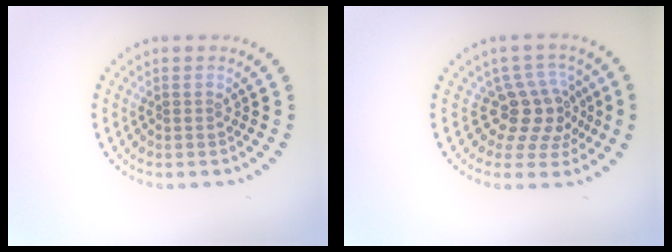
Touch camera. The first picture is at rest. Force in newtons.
{"total": 3.8, "press": 3.0, "slide": 2.4}